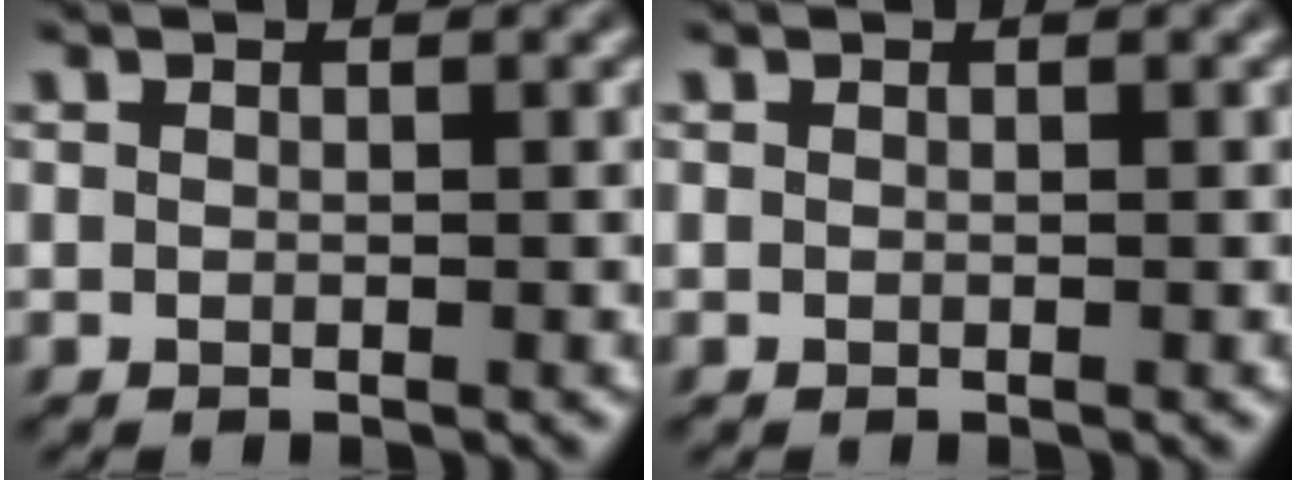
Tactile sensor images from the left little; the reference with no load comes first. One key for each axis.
{"total": 0.0}